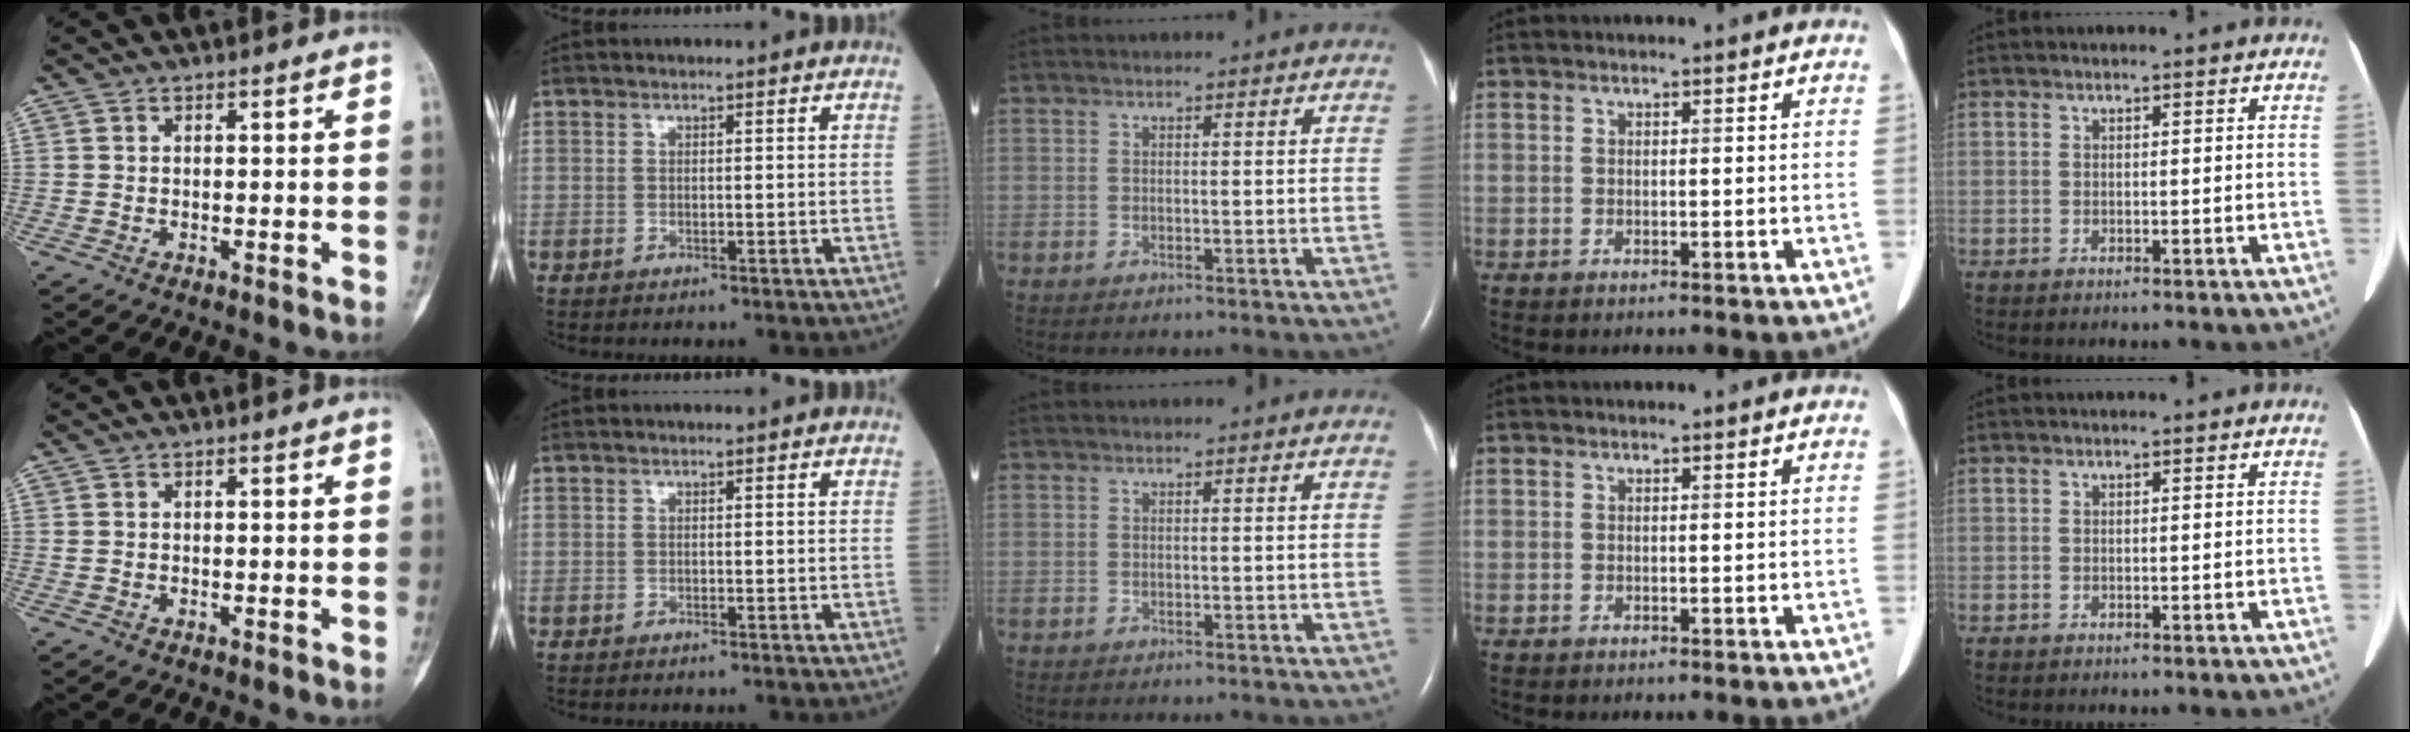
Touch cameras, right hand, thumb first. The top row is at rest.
{}